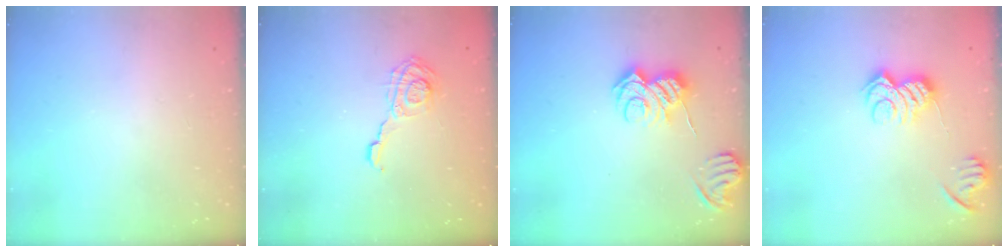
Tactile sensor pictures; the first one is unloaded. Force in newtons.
{"total": 8.4, "press": 8.4, "slide": 0.1}
{"total": 8.8, "press": 8.7, "slide": 1.0}
{"total": 12.3, "press": 12.3, "slide": 0.7}